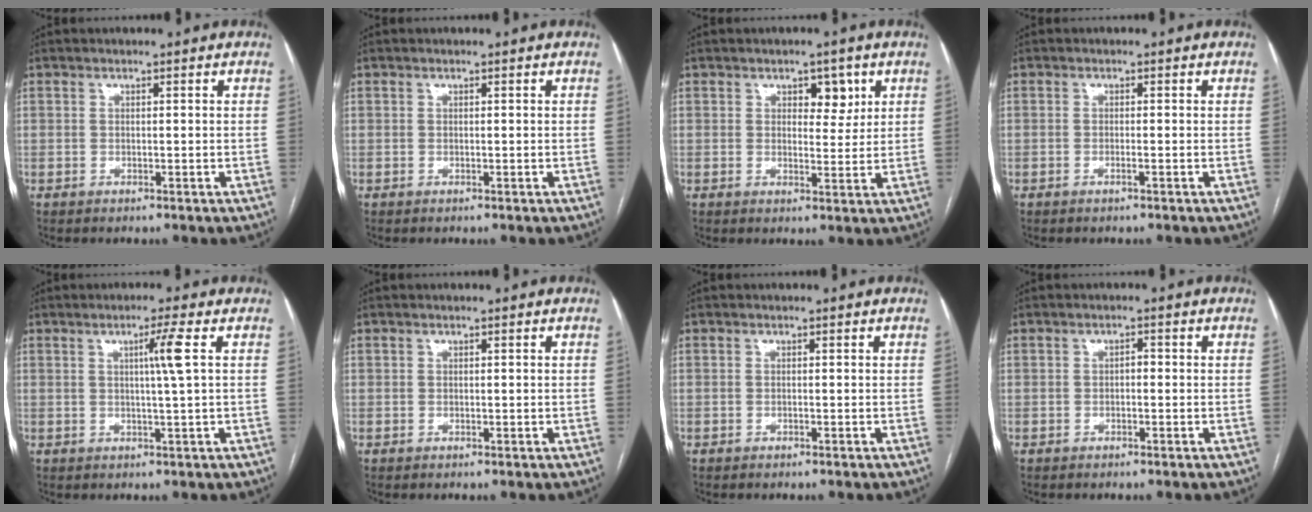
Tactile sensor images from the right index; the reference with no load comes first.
{"total": 0.0}
{"total": 4.1, "force": [1.9, 2.3, 2.8], "torque": [-0.028, 0.003, 0.026]}
{"total": 0.5, "force": [-0.3, -0.1, 0.4], "torque": [-0.010, 0.000, -0.005]}
{"total": 3.7, "force": [0.9, -0.9, 3.5], "torque": [-0.061, -0.002, 0.016]}
{"total": 0.0}
{"total": 0.0}
{"total": 1.0, "force": [-0.2, 0.6, 0.8], "torque": [-0.010, 0.004, -0.004]}